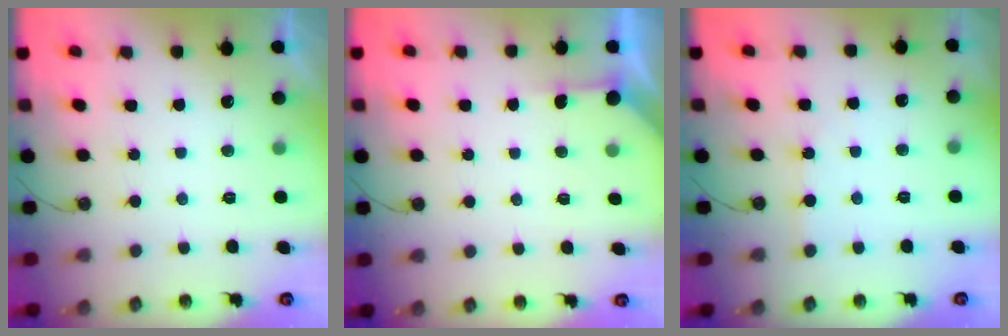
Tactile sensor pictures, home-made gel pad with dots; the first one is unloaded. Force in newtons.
{"total": 3.0, "press": 3.0, "slide": 0.4}
{"total": 2.3, "press": 2.3, "slide": 0.3}